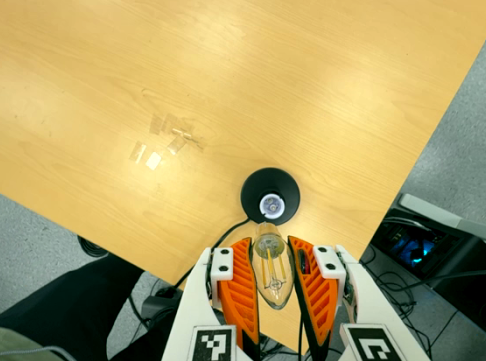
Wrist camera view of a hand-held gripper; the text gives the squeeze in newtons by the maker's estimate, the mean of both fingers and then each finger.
{"total": 21.6, "left": 24.3, "right": 18.9}